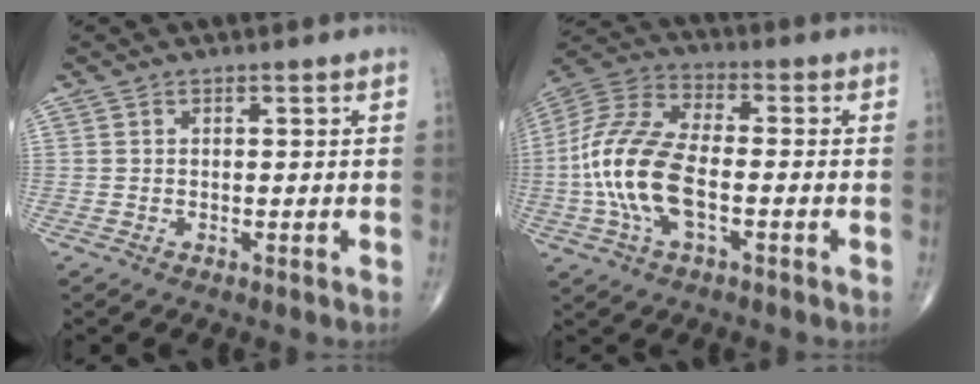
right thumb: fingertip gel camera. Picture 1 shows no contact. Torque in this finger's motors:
{"motor_torque": [2.65, 2.36, 1.67, 0.09, 0.48]}